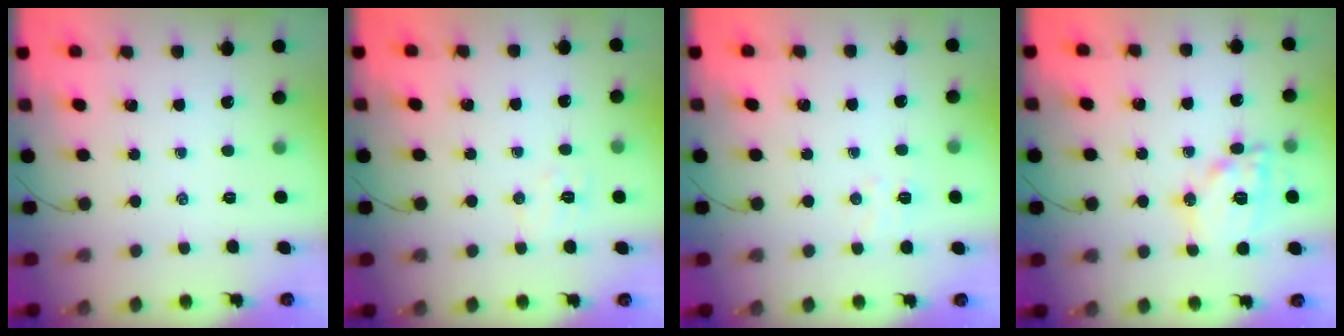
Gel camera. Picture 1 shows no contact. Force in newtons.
{"total": 5.1, "press": 5.0, "slide": 1.0}
{"total": 4.6, "press": 4.4, "slide": 1.2}
{"total": 13.6, "press": 13.5, "slide": 1.4}